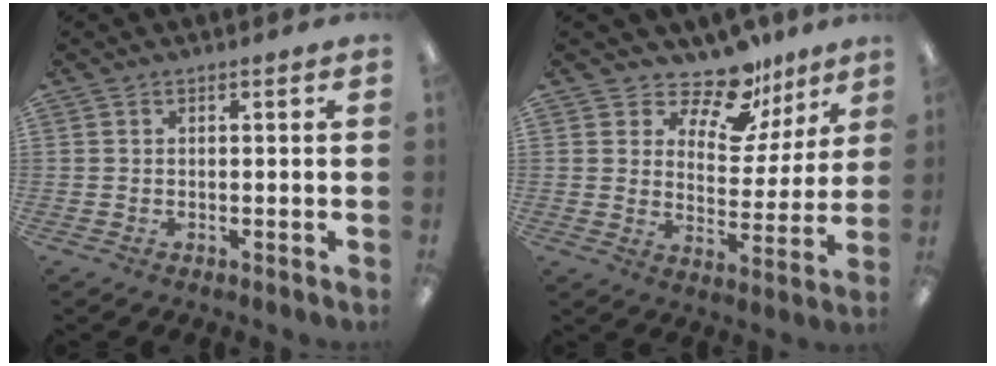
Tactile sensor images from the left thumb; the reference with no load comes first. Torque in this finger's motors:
{"motor_torque": [0.49, -0.24, -0.19, -0.33, -0.03]}